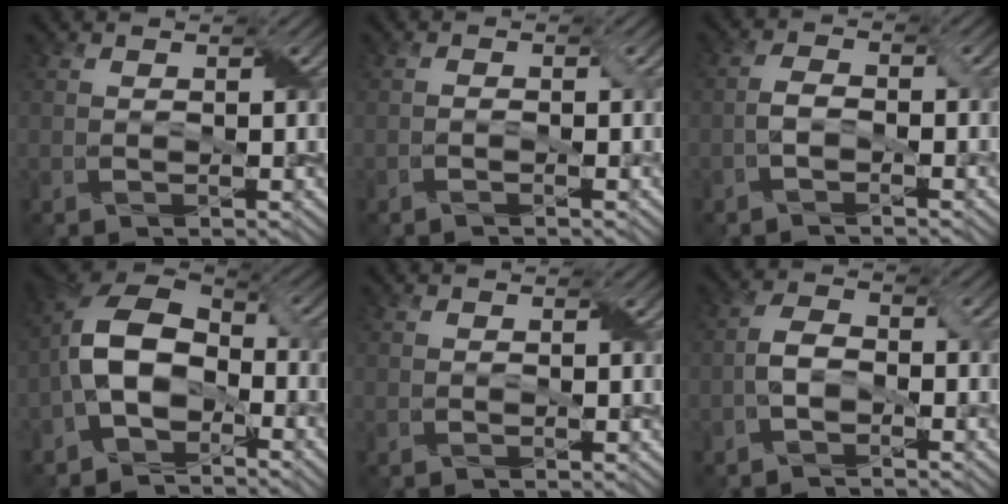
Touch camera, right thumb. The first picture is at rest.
{"total": 1.1, "force": [-0.6, 0.2, 1.0], "torque": [-0.022, 0.004, -0.012]}
{"total": 2.6, "force": [-1.2, 1.0, 2.0], "torque": [-0.045, 0.008, -0.029]}
{"total": 10.2, "force": [-3.0, 6.4, 7.4], "torque": [-0.155, 0.009, -0.078]}
{"total": 0.0}
{"total": 3.5, "force": [-1.7, 1.7, 2.6], "torque": [-0.055, 0.011, -0.039]}